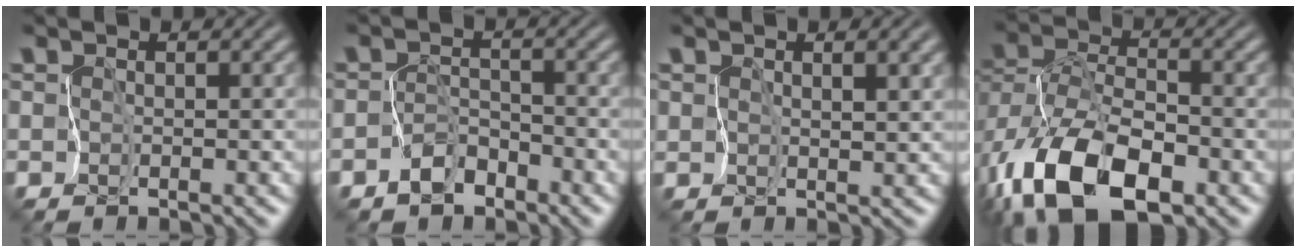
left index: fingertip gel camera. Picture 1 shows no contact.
{"total": 2.0, "force": [-1.6, 1.1, 0.4], "torque": [0.000, 0.008, -0.029]}
{"total": 3.0, "force": [1.7, 1.4, 2.0], "torque": [-0.019, 0.005, 0.033]}
{"total": 11.5, "force": [-6.1, 5.6, 8.0], "torque": [-0.168, -0.004, -0.119]}